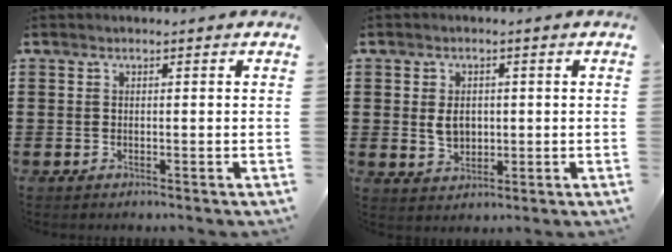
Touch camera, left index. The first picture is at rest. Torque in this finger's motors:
{"motor_torque": [1.07, 1.07, 0.11, 0.06]}